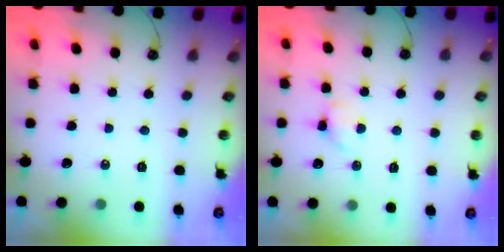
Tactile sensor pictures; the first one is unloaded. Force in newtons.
{"total": 5.2, "press": 5.1, "slide": 1.1}